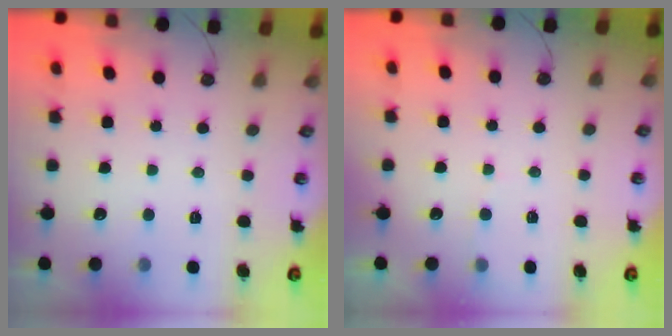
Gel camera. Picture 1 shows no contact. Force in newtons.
{"total": 2.8, "press": 2.8, "slide": 0.2}